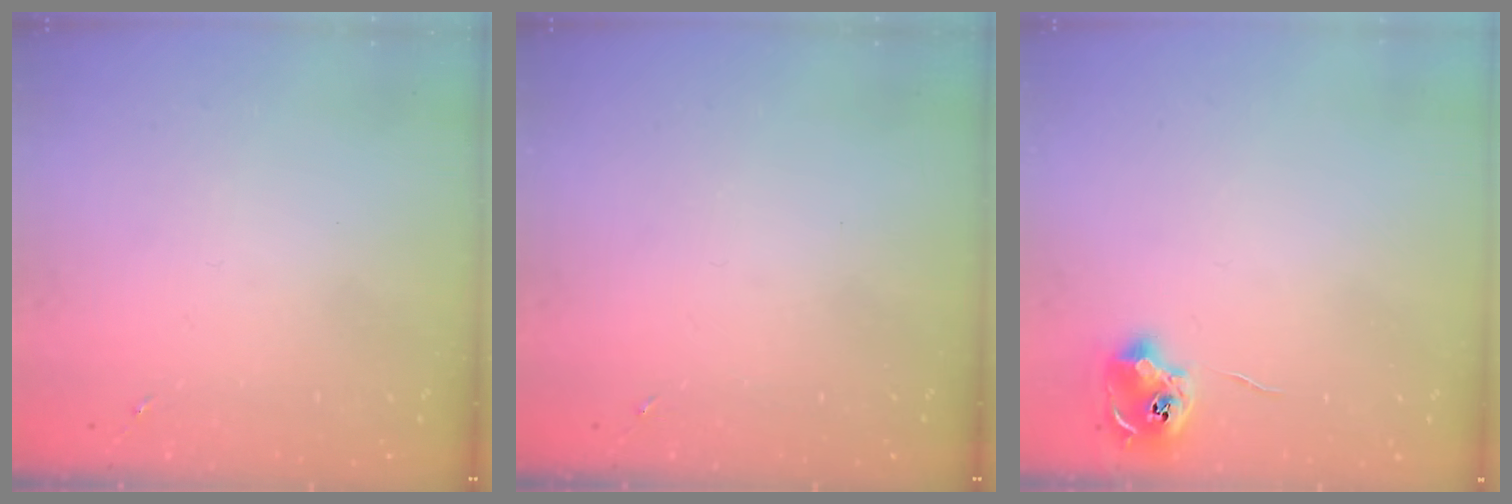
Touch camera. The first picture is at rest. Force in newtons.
{"total": 0.0}
{"total": 8.8, "press": 8.8, "slide": 0.1}